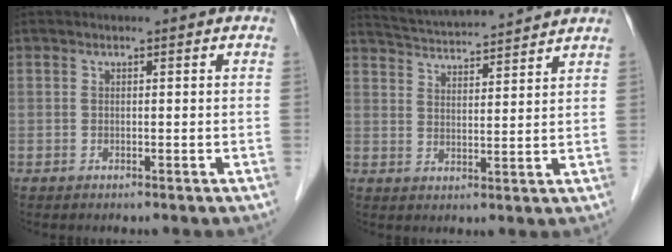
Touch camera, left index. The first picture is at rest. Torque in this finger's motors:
{"motor_torque": [-1.07, -1.03, 0.08, 0.02]}